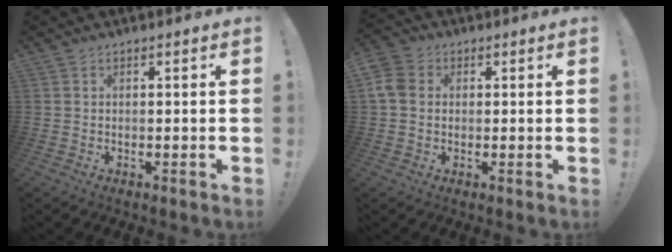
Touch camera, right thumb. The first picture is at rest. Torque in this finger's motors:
{"motor_torque": [0.18, 0.19, 0.30, 0.37, 0.23]}